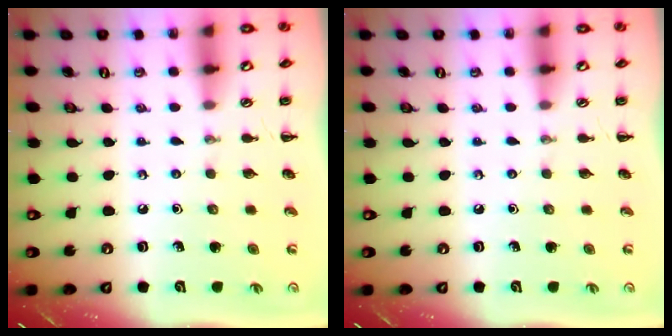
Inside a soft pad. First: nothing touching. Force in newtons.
{"total": 0.0}